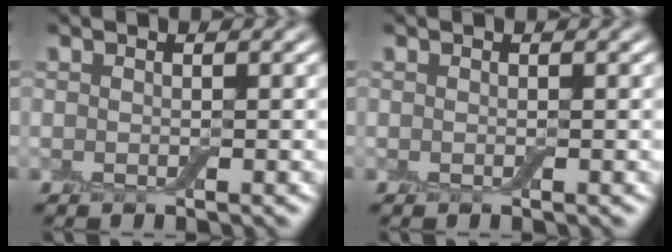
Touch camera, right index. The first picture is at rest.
{"total": 0.0}